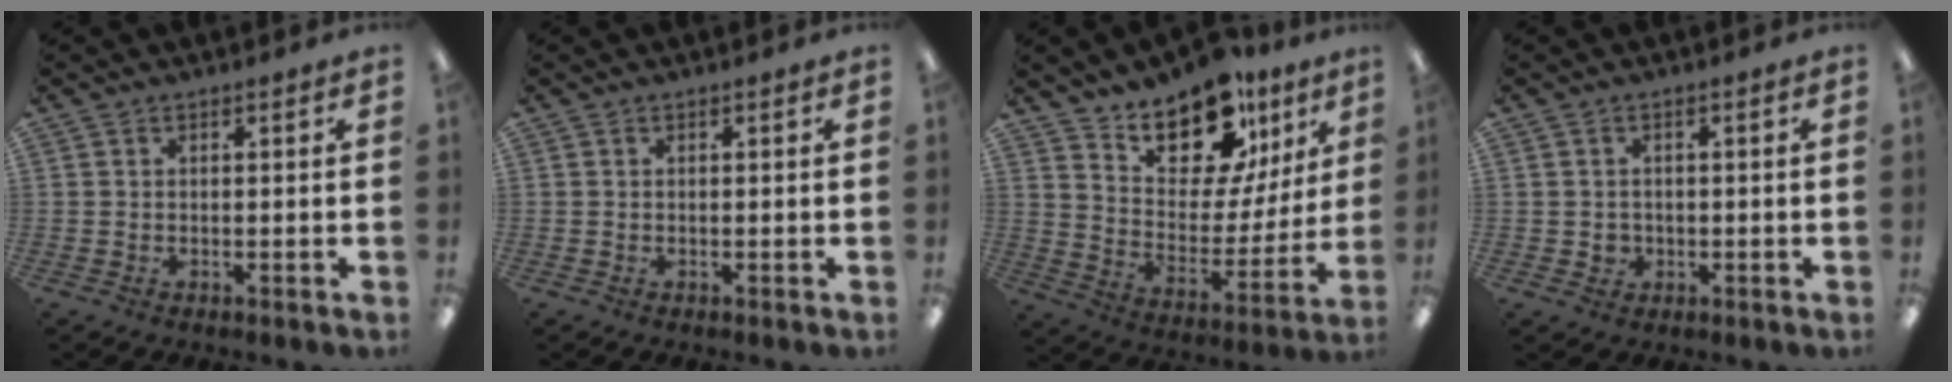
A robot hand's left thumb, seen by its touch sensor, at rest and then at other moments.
{"total": 0.0}
{"total": 17.3, "force": [13.5, 8.0, 7.4], "torque": [-0.127, -0.094, 0.240]}
{"total": 2.1, "force": [0.0, 2.0, 0.6], "torque": [-0.006, 0.000, -0.003]}